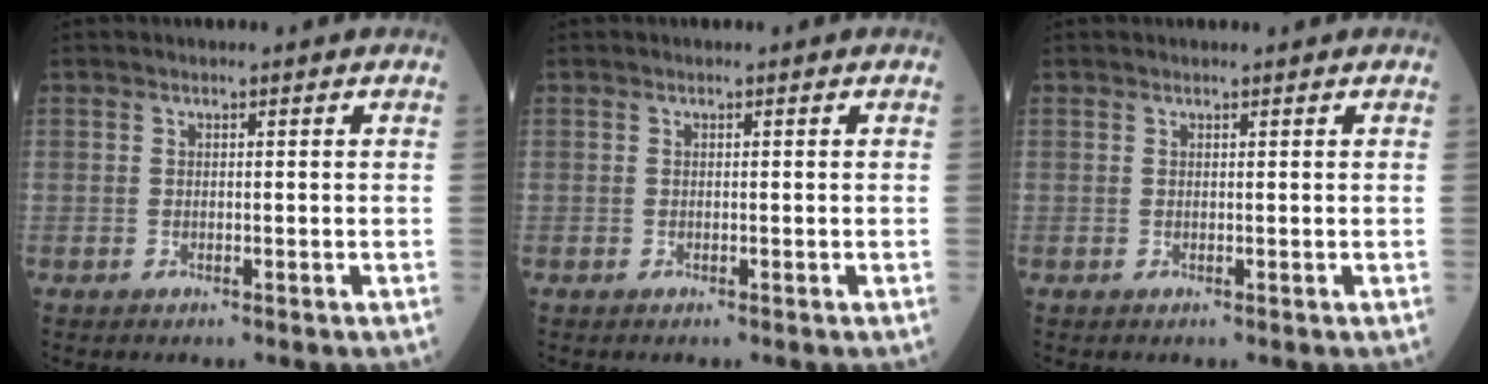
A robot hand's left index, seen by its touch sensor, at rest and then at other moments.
{"total": 0.0}
{"total": 0.5, "force": [0.5, 0.0, 0.1], "torque": [-0.005, 0.002, 0.008]}